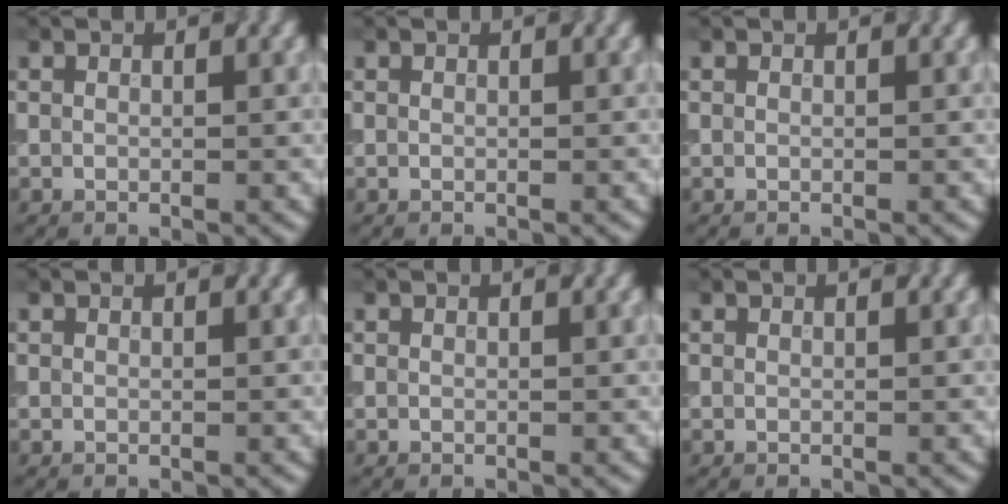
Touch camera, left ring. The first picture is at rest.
{"total": 0.0}
{"total": 0.0}
{"total": 0.0}
{"total": 0.0}
{"total": 0.0}